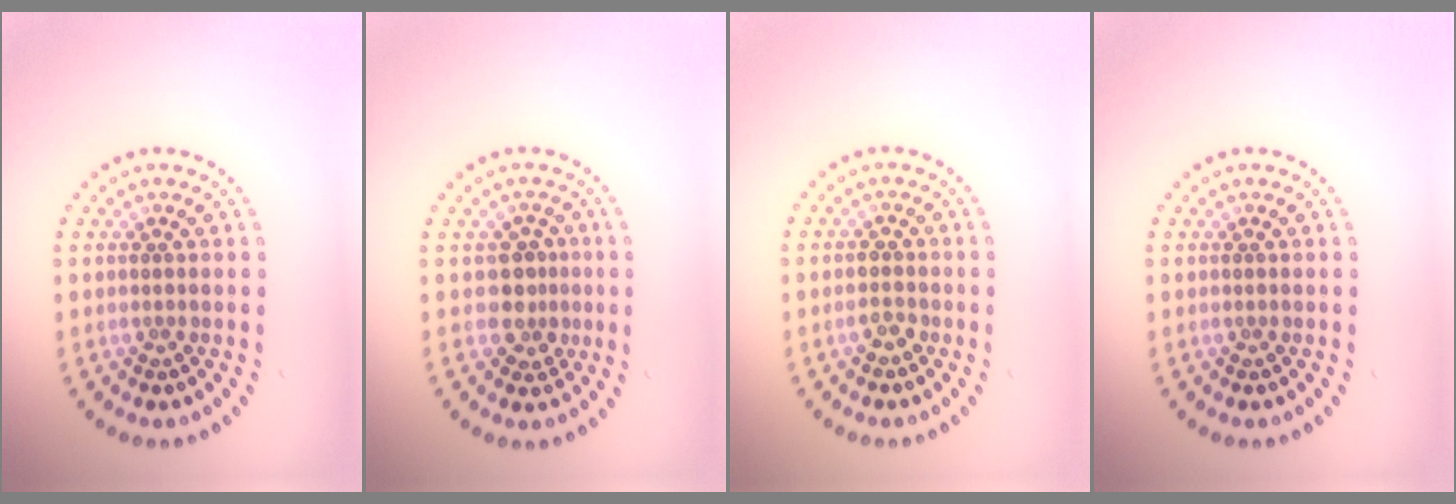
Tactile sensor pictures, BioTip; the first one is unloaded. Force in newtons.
{"total": 2.5, "press": 2.2, "slide": 1.2}
{"total": 1.4, "press": 1.4, "slide": 0.2}
{"total": 0.0}